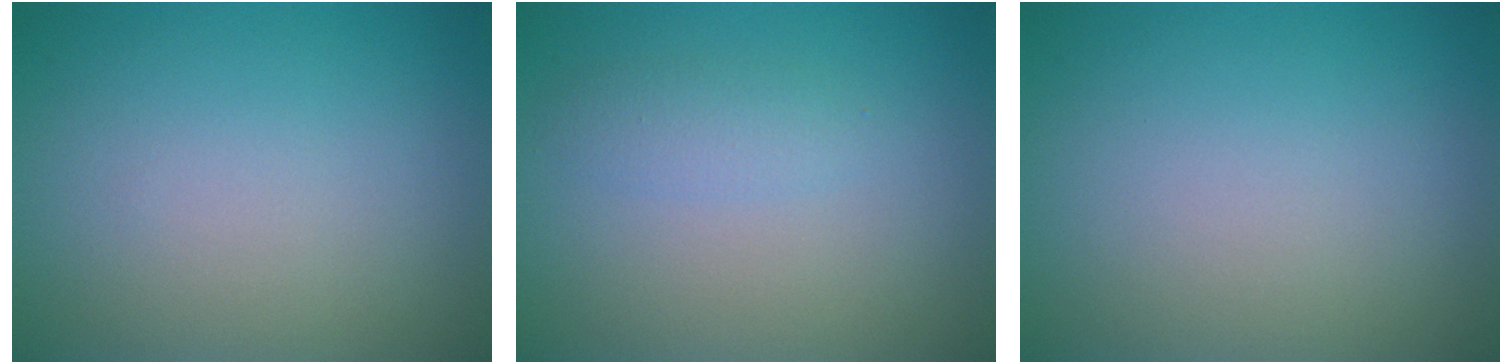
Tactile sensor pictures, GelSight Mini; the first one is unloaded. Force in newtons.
{"total": 1.5, "press": 1.5, "slide": 0.1}
{"total": 0.0}